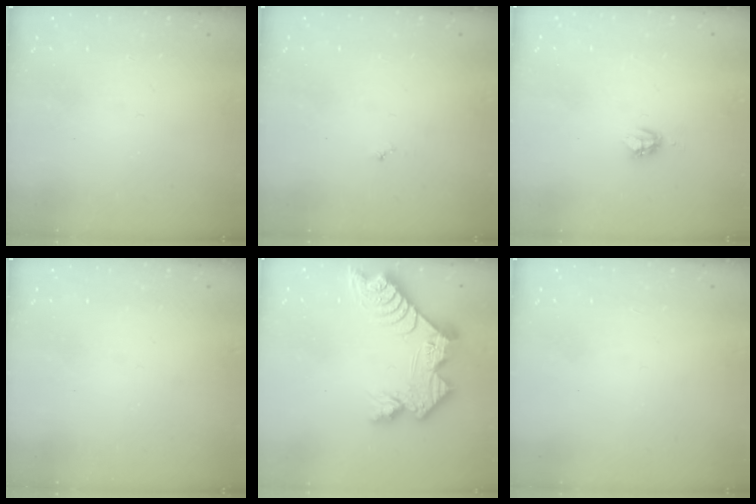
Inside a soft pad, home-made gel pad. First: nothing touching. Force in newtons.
{"total": 3.0, "press": 2.9, "slide": 0.3}
{"total": 4.1, "press": 4.1, "slide": 0.2}
{"total": 0.0}
{"total": 13.9, "press": 13.9, "slide": 1.0}
{"total": 0.0}